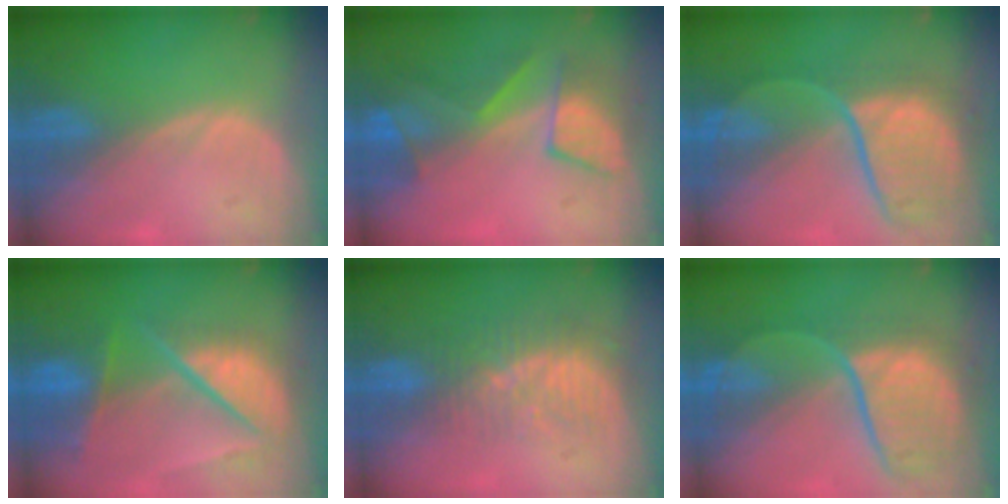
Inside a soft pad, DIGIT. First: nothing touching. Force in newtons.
{"total": 8.1, "press": 7.6, "slide": 2.7}
{"total": 10.0, "press": 9.3, "slide": 3.7}
{"total": 10.4, "press": 8.6, "slide": 5.8}
{"total": 8.6, "press": 7.5, "slide": 4.3}
{"total": 10.0, "press": 9.3, "slide": 3.7}